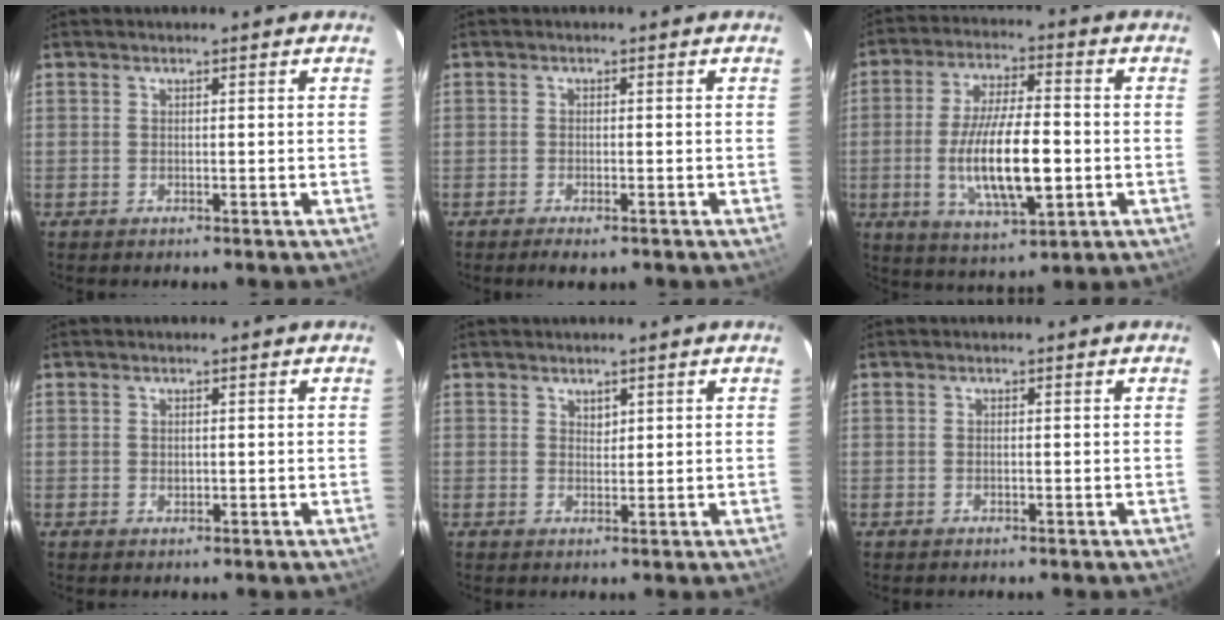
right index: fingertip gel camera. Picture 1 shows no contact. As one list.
[{"total": 2.6, "force": [-1.8, 0.8, 1.7], "torque": [-0.033, -0.009, -0.030]}, {"total": 14.7, "force": [-2.6, 4.5, 13.7], "torque": [-0.264, -0.014, -0.039]}, {"total": 0.8, "force": [0.2, 0.6, 0.4], "torque": [-0.006, 0.002, 0.005]}, {"total": 1.4, "force": [1.1, 0.8, 0.4], "torque": [-0.002, 0.001, 0.019]}, {"total": 0.0}]